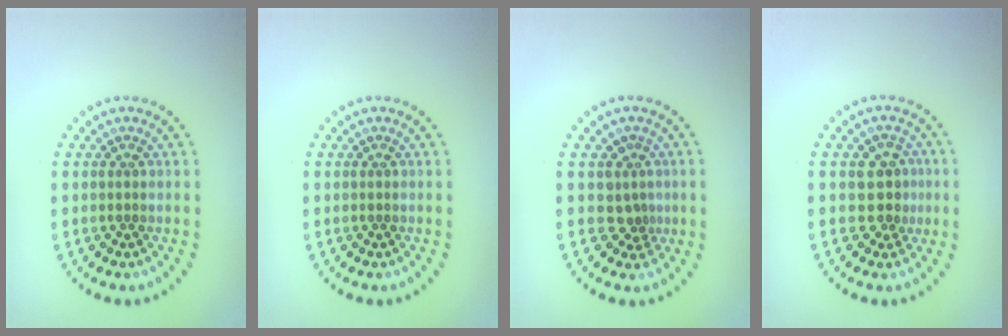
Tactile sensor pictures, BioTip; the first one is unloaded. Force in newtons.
{"total": 0.0}
{"total": 2.1, "press": 1.5, "slide": 1.4}
{"total": 2.9, "press": 2.7, "slide": 1.1}